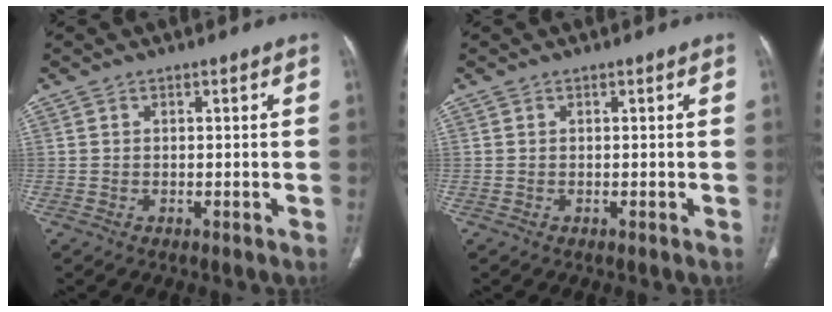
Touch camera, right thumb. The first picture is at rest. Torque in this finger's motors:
{"motor_torque": [0.14, 0.14, -0.05, -0.04, 0.01]}